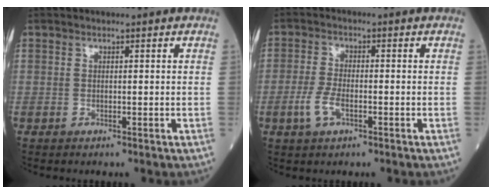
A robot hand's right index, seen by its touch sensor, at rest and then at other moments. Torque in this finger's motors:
{"motor_torque": [0.63, 0.01, 0.32, 0.09]}